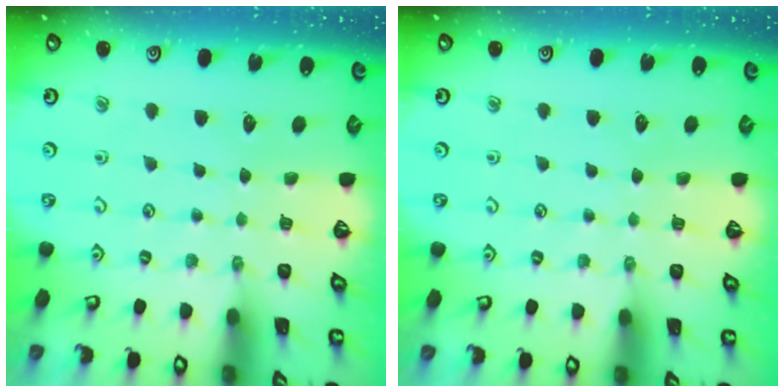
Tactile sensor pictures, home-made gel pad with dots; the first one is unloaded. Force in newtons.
{"total": 0.0}